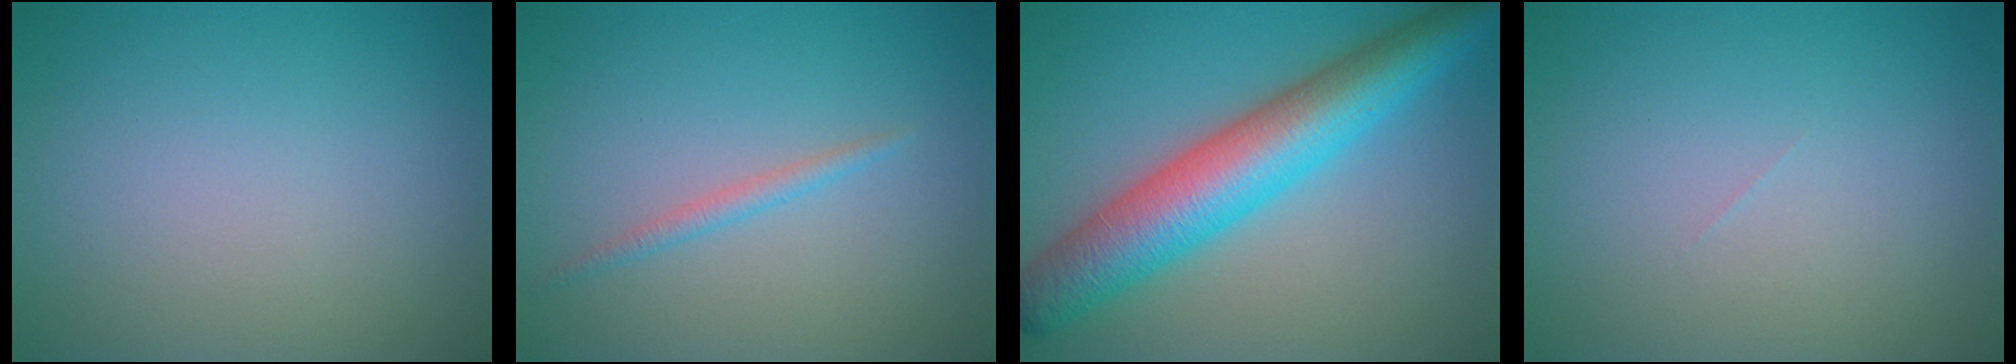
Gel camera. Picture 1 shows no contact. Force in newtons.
{"total": 1.1, "press": 1.1, "slide": 0.0}
{"total": 9.2, "press": 9.2, "slide": 0.1}
{"total": 0.0}